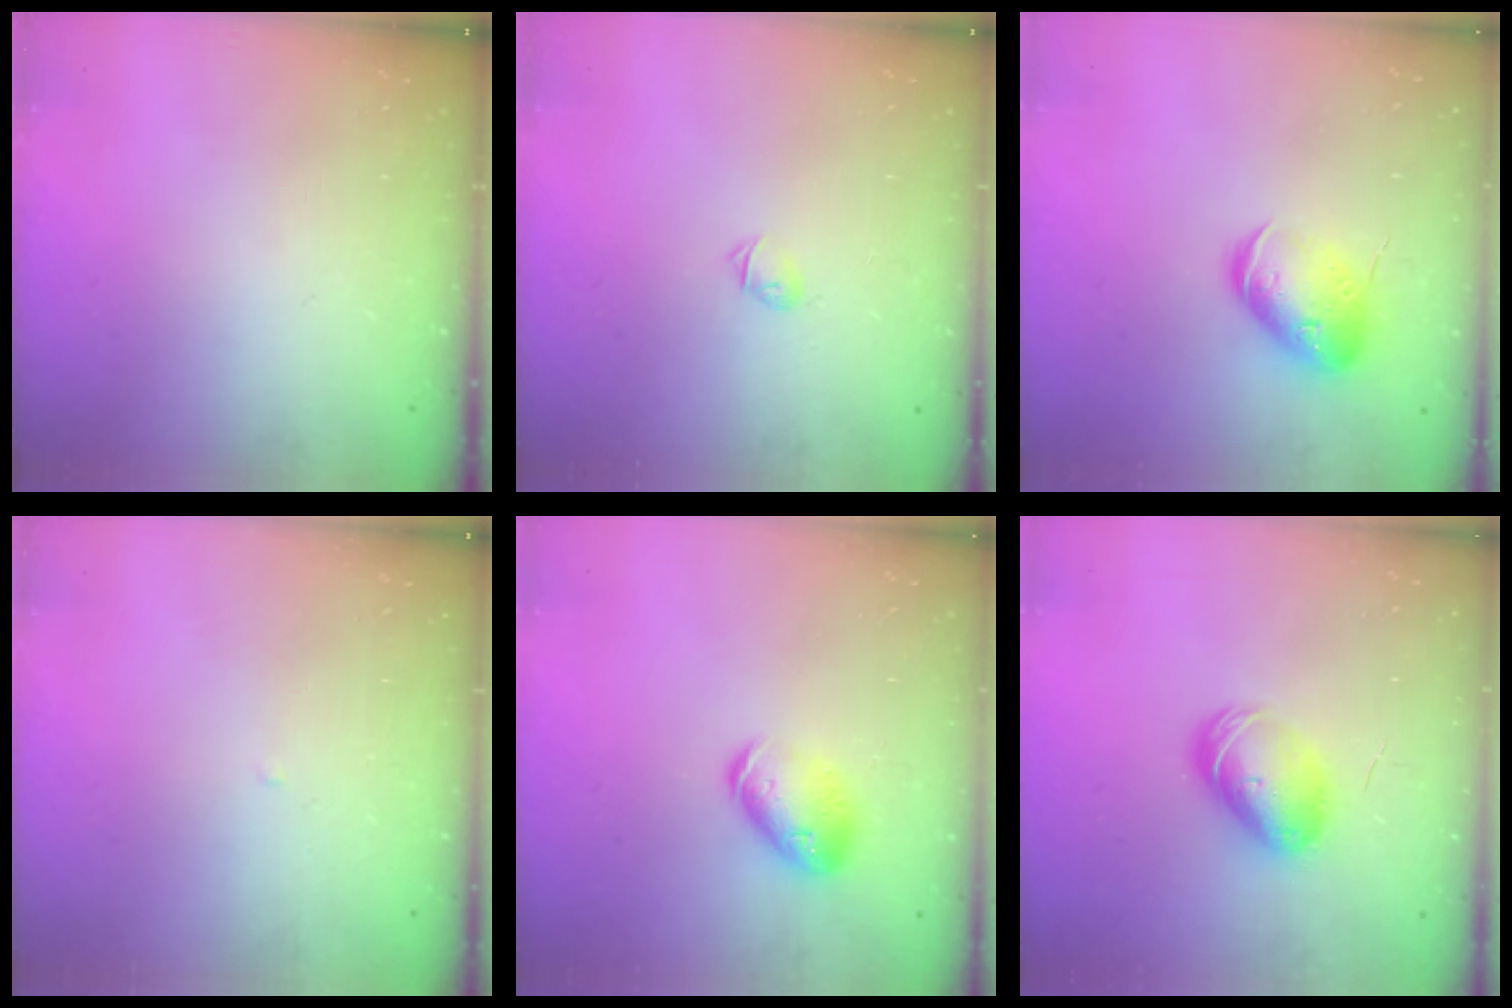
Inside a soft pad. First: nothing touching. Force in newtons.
{"total": 2.8, "press": 2.7, "slide": 0.6}
{"total": 14.9, "press": 14.7, "slide": 2.6}
{"total": 1.8, "press": 1.8, "slide": 0.3}
{"total": 12.5, "press": 12.3, "slide": 2.2}
{"total": 9.3, "press": 9.2, "slide": 1.3}